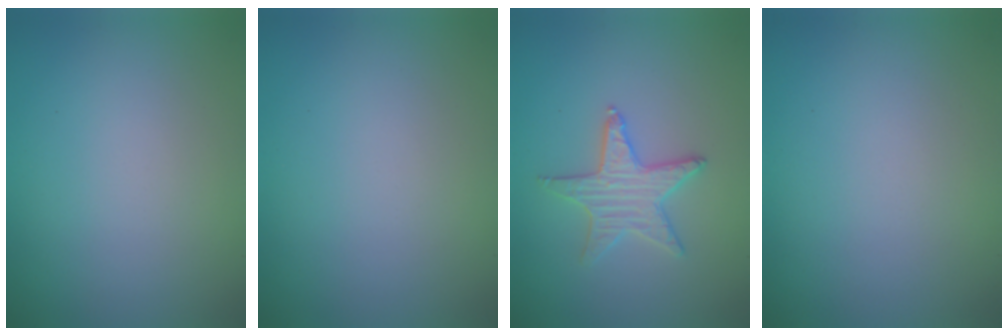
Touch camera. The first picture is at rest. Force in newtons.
{"total": 0.0}
{"total": 2.4, "press": 2.4, "slide": 0.2}
{"total": 0.0}